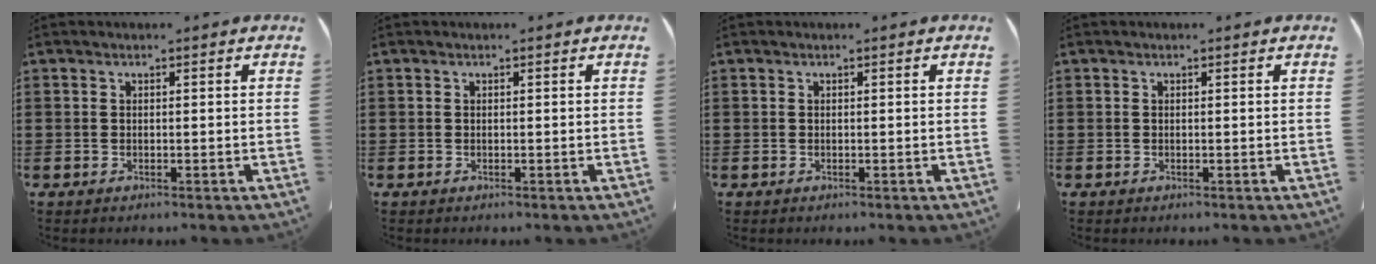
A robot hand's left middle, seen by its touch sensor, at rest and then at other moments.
{"total": 0.0}
{"total": 0.0}
{"total": 0.0}